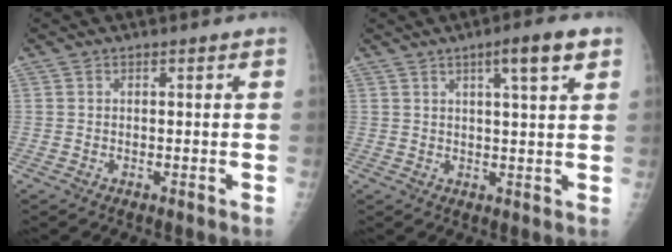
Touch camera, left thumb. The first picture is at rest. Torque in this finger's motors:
{"motor_torque": [-0.41, 0.05, -0.15, -0.22, 0.13]}